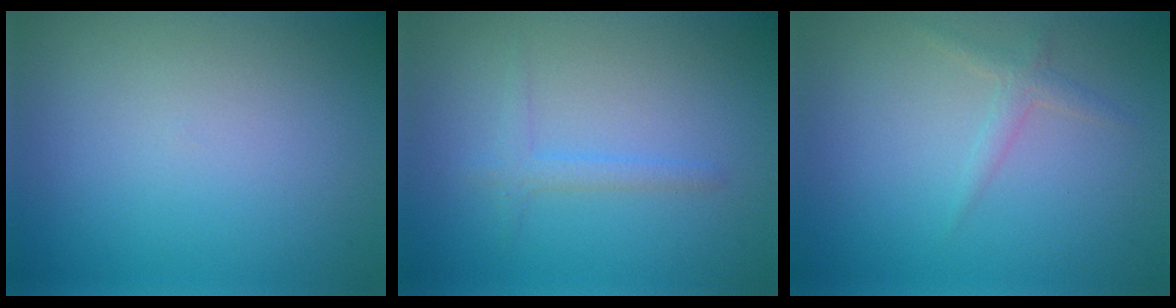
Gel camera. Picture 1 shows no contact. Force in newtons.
{"total": 1.4, "press": 1.4, "slide": 0.1}
{"total": 1.3, "press": 1.3, "slide": 0.0}